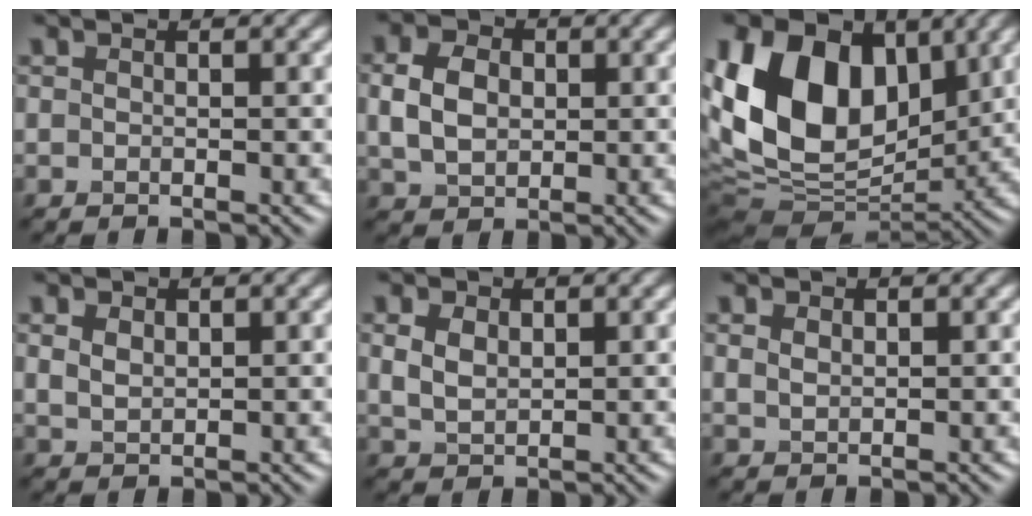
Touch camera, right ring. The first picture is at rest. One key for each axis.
{"total": 4.4, "fx": 0.5, "fy": 3.3, "fz": 2.8, "tx": -0.066, "ty": 0.003, "tz": 0.006}
{"total": 15.0, "fx": 3.2, "fy": 10.2, "fz": 10.5, "tx": -0.219, "ty": 0.016, "tz": 0.048}
{"total": 1.5, "fx": 0.7, "fy": 1.1, "fz": 0.9, "tx": -0.020, "ty": 0.000, "tz": 0.016}
{"total": 2.4, "fx": 0.8, "fy": 1.7, "fz": 1.6, "tx": -0.036, "ty": 0.000, "tz": 0.018}
{"total": 1.1, "fx": 0.5, "fy": 0.8, "fz": 0.6, "tx": -0.015, "ty": -0.001, "tz": 0.012}